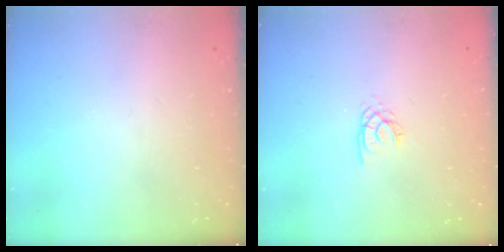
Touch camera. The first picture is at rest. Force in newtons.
{"total": 2.0, "press": 1.9, "slide": 0.4}